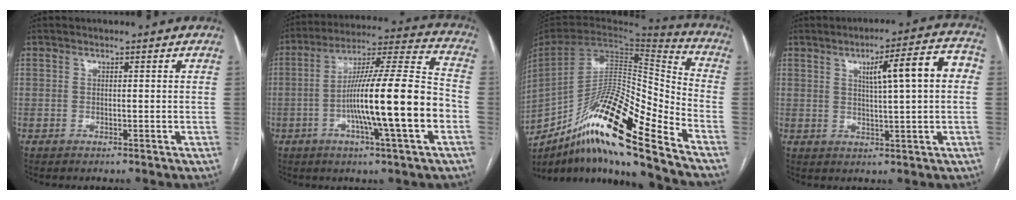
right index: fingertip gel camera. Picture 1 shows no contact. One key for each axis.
{"total": 18.9, "fx": -4.3, "fy": 0.4, "fz": 18.4, "tx": -0.307, "ty": 0.005, "tz": -0.074}
{"total": 22.3, "fx": -14.9, "fy": 1.3, "fz": 16.5, "tx": -0.298, "ty": -0.011, "tz": -0.274}
{"total": 10.0, "fx": 2.0, "fy": 0.9, "fz": 9.8, "tx": -0.137, "ty": 0.024, "tz": 0.027}